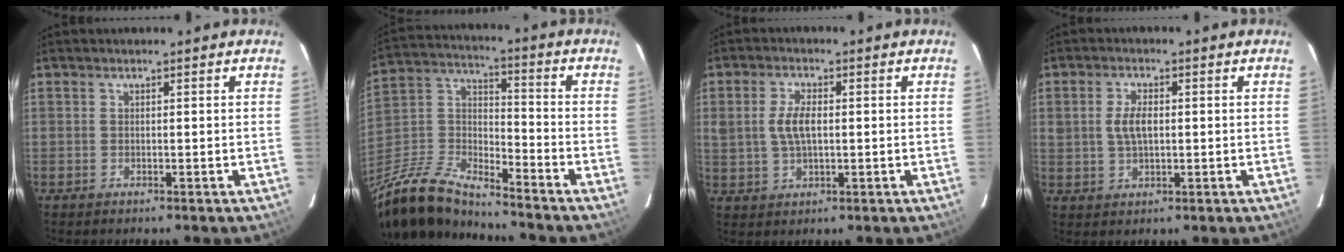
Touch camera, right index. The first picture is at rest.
{"total": 18.0, "force": [-15.0, 4.9, 8.6], "torque": [-0.205, -0.003, -0.293]}
{"total": 5.4, "force": [0.5, 2.7, 4.6], "torque": [-0.089, 0.004, 0.014]}
{"total": 4.4, "force": [0.5, 2.4, 3.7], "torque": [-0.070, 0.005, 0.014]}